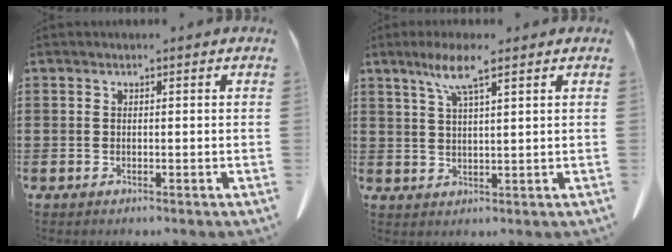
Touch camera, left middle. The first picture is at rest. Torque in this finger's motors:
{"motor_torque": [0.15, 0.07, 0.20, 0.10]}